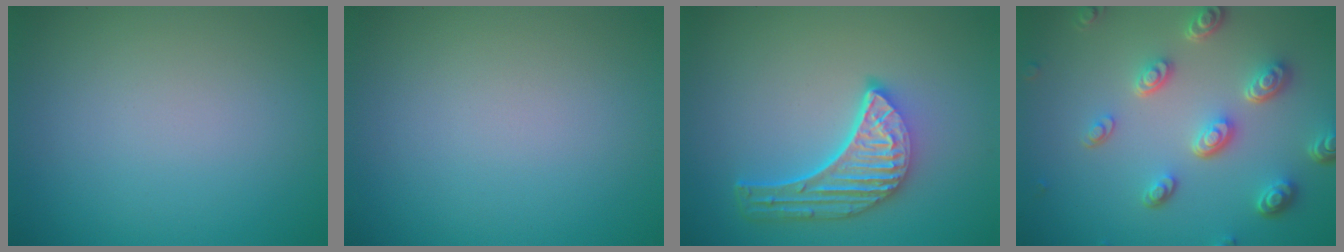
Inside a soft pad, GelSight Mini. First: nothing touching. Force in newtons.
{"total": 0.0}
{"total": 5.4, "press": 4.1, "slide": 3.5}
{"total": 5.0, "press": 3.7, "slide": 3.3}